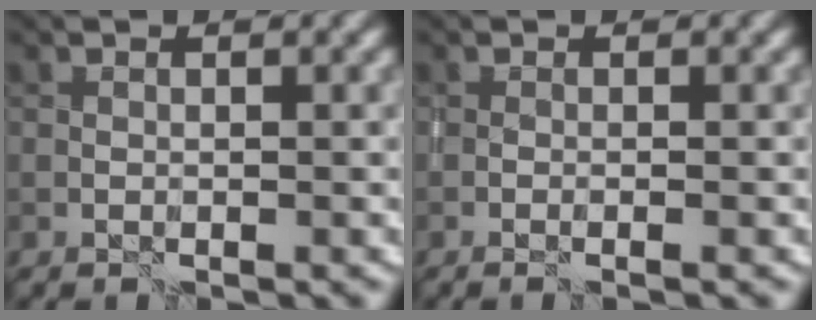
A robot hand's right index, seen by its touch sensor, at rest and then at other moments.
{"total": 1.1, "force": [-0.4, 0.3, 0.9], "torque": [-0.009, 0.000, -0.010]}